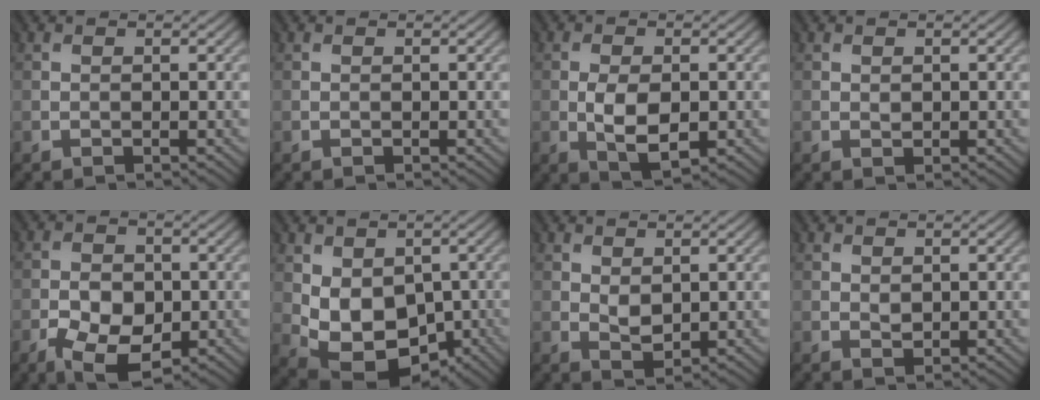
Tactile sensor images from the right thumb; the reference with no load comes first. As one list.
[{"total": 0.0}, {"total": 5.2, "force": [-1.2, 2.7, 4.3], "torque": [-0.090, -0.010, -0.016]}, {"total": 0.7, "force": [0.1, 0.6, 0.3], "torque": [-0.001, -0.001, 0.004]}, {"total": 8.0, "force": [-3.9, 4.5, 5.4], "torque": [-0.110, -0.016, -0.073]}, {"total": 9.0, "force": [-1.1, 6.5, 6.2], "torque": [-0.122, -0.025, -0.016]}, {"total": 2.1, "force": [0.6, 1.4, 1.5], "torque": [-0.030, -0.004, 0.017]}, {"total": 0.9, "force": [0.3, 0.7, 0.5], "torque": [-0.006, -0.004, 0.009]}]